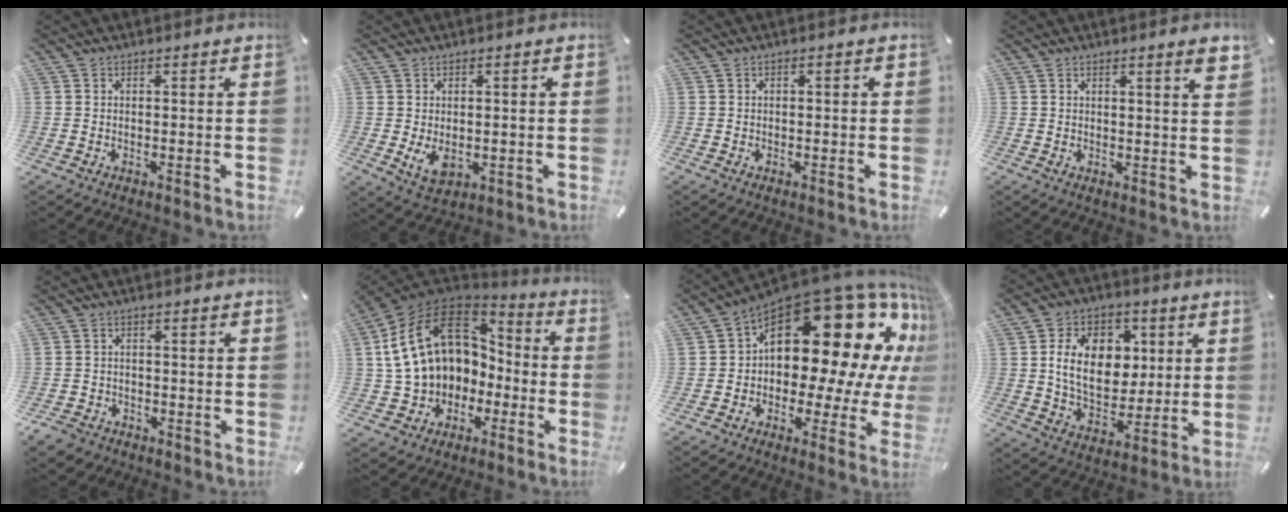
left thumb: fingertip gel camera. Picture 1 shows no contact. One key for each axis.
{"total": 5.0, "fx": -0.6, "fy": 3.3, "fz": 3.7, "tx": -0.076, "ty": -0.011, "tz": -0.017}
{"total": 0.8, "fx": -0.2, "fy": 0.3, "fz": 0.7, "tx": -0.012, "ty": 0.001, "tz": -0.005}
{"total": 3.7, "fx": 2.0, "fy": 0.2, "fz": 3.1, "tx": -0.055, "ty": -0.006, "tz": 0.033}
{"total": 4.0, "fx": -2.9, "fy": 2.6, "fz": 1.0, "tx": -0.027, "ty": 0.013, "tz": -0.058}
{"total": 18.6, "fx": 2.6, "fy": 14.7, "fz": 11.1, "tx": -0.227, "ty": 0.002, "tz": 0.055}
{"total": 26.4, "fx": 8.5, "fy": 14.4, "fz": 20.3, "tx": -0.285, "ty": -0.079, "tz": 0.157}
{"total": 15.1, "fx": 2.7, "fy": 11.1, "fz": 9.9, "tx": -0.175, "ty": 0.008, "tz": 0.047}